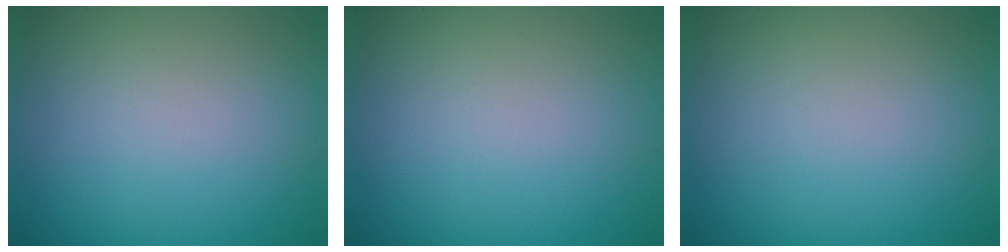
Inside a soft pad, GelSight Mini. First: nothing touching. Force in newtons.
{"total": 0.0}
{"total": 0.0}